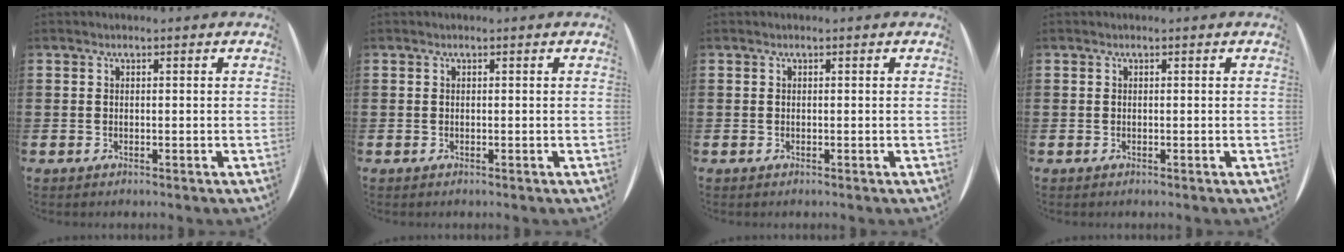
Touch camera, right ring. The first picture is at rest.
{"total": 0.0}
{"total": 0.0}
{"total": 0.0}